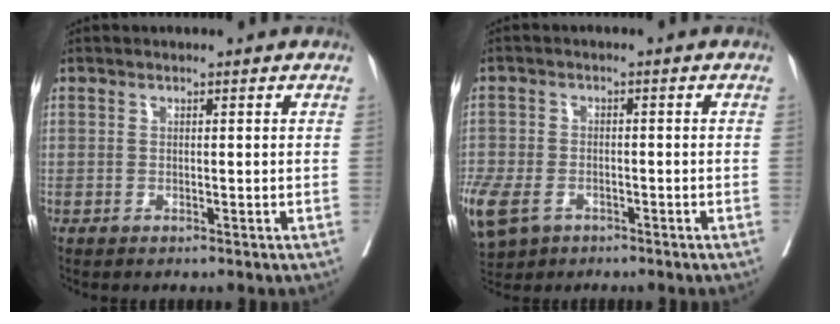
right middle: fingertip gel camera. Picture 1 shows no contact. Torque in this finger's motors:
{"motor_torque": [0.36, -0.37, 1.06, 0.21]}